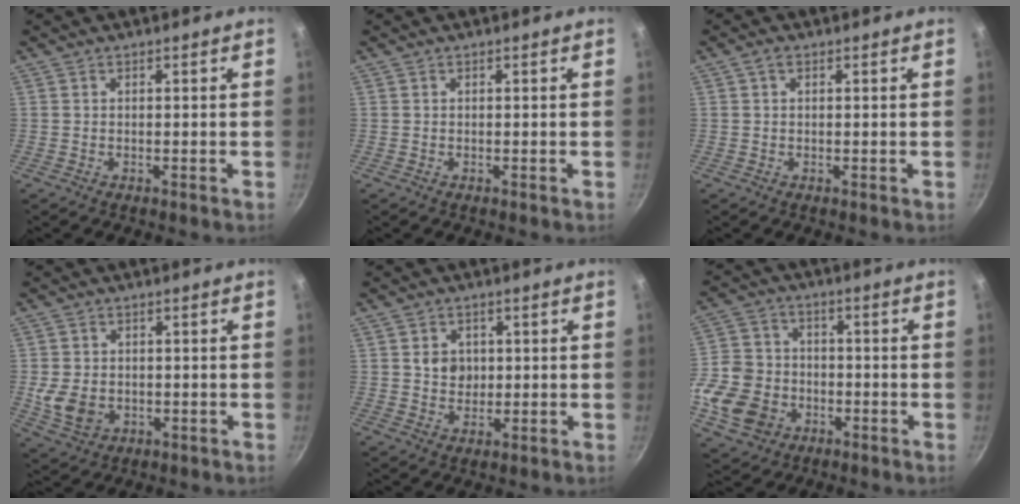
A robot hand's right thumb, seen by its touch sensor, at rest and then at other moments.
{"total": 0.0}
{"total": 1.5, "force": [0.7, 0.9, 1.0], "torque": [-0.012, -0.001, 0.007]}
{"total": 7.2, "force": [-1.0, 5.6, 4.4], "torque": [-0.080, 0.001, -0.009]}
{"total": 4.5, "force": [0.6, 4.0, 2.1], "torque": [-0.011, -0.003, 0.009]}
{"total": 15.0, "force": [-4.9, 12.1, 7.5], "torque": [-0.137, 0.034, -0.087]}